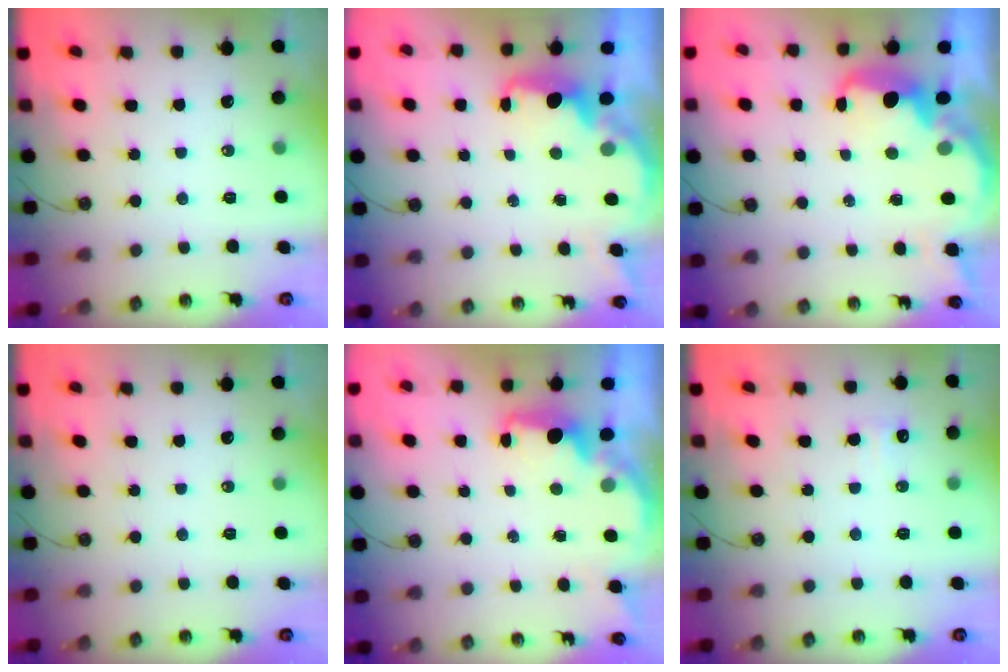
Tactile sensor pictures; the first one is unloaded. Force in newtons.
{"total": 2.5, "press": 2.4, "slide": 0.8}
{"total": 5.6, "press": 5.6, "slide": 0.8}
{"total": 0.0}
{"total": 2.6, "press": 2.5, "slide": 0.6}
{"total": 5.2, "press": 5.1, "slide": 1.2}